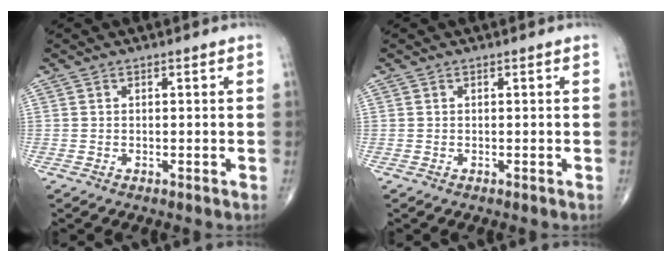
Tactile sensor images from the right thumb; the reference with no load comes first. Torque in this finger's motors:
{"motor_torque": [0.00, 0.00, 0.08, 0.08, 0.00]}